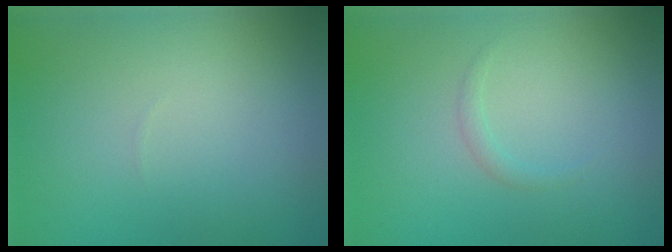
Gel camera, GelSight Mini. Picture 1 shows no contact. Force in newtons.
{"total": 0.7, "press": 0.7, "slide": 0.1}